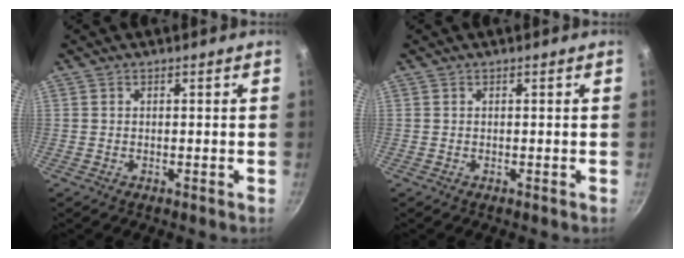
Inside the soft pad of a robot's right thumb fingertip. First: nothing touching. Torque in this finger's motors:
{"motor_torque": [-0.01, -0.01, 0.01, -0.01, 0.00]}